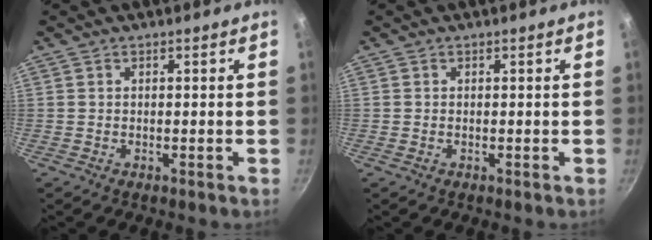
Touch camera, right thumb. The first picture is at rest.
{"total": 0.0}